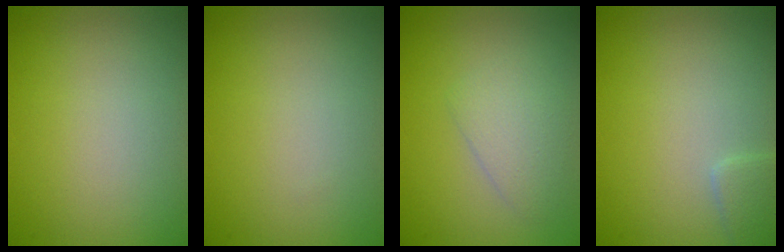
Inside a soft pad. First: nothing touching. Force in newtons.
{"total": 0.0}
{"total": 2.3, "press": 2.3, "slide": 0.1}
{"total": 1.6, "press": 1.6, "slide": 0.1}